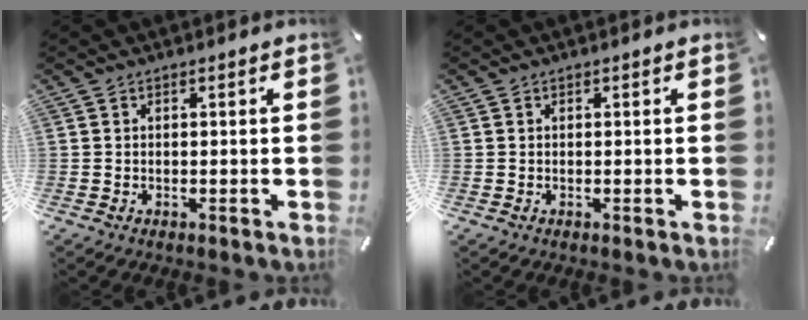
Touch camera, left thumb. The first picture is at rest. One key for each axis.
{"total": 0.0}